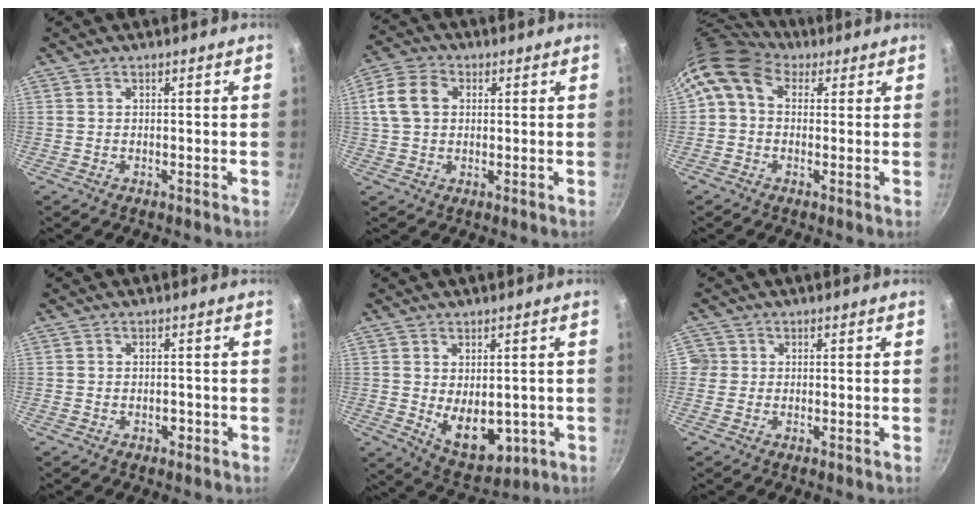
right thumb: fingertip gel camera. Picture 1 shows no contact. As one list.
[{"total": 8.6, "force": [1.6, 6.4, 5.4], "torque": [-0.094, 0.009, 0.018]}, {"total": 9.1, "force": [3.3, 6.6, 5.3], "torque": [-0.087, 0.015, 0.041]}, {"total": 1.4, "force": [-0.6, 1.0, 0.8], "torque": [-0.007, 0.008, -0.007]}, {"total": 10.0, "force": [-1.0, 6.4, 7.7], "torque": [-0.090, -0.019, 0.009]}, {"total": 2.4, "force": [-0.1, 2.4, 0.4], "torque": [0.011, 0.007, -0.006]}]